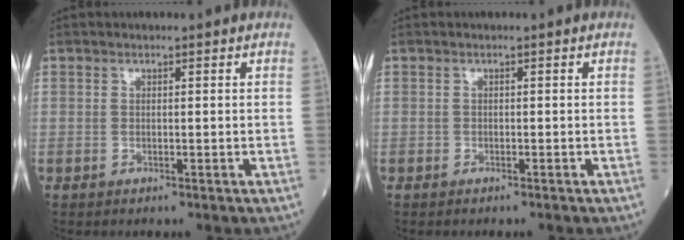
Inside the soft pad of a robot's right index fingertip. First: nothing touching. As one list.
[{"total": 0.6, "force": [-0.5, 0.2, 0.0], "torque": [-0.005, 0.001, -0.011]}]